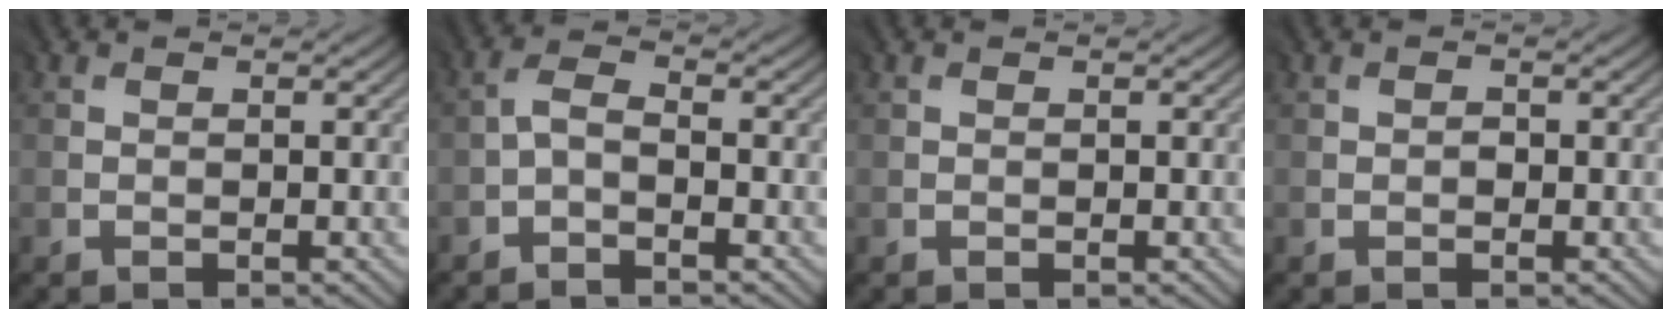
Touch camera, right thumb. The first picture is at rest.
{"total": 2.2, "force": [-1.3, 0.9, 1.5], "torque": [-0.037, 0.005, -0.033]}
{"total": 0.0}
{"total": 0.5, "force": [-0.2, 0.4, 0.3], "torque": [-0.002, -0.001, -0.003]}